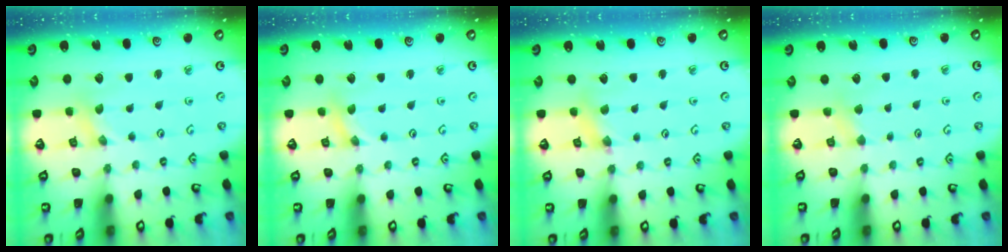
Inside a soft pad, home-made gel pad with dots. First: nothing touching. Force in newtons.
{"total": 0.6, "press": 0.5, "slide": 0.1}
{"total": 4.4, "press": 4.4, "slide": 0.4}
{"total": 3.0, "press": 3.0, "slide": 0.4}